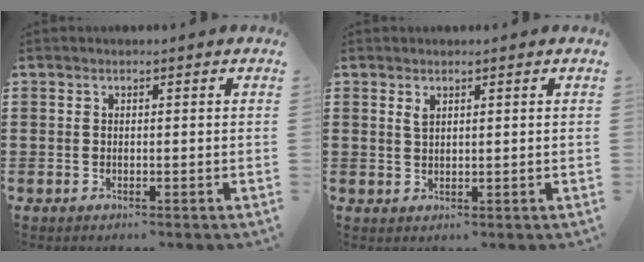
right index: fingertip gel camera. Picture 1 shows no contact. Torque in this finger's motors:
{"motor_torque": [0.00, 0.00, 0.00, 0.02]}